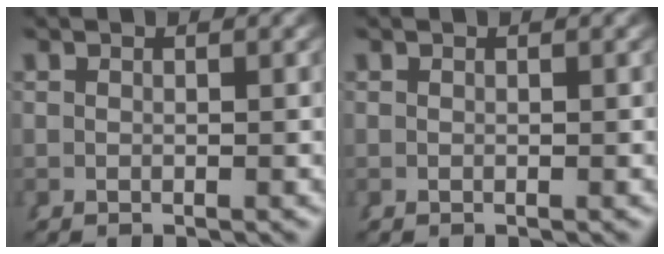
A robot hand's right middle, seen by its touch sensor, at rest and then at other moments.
{"total": 0.0}